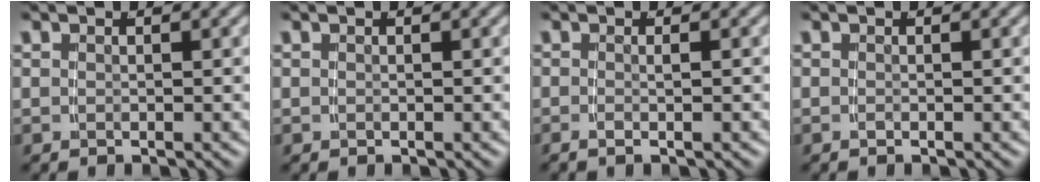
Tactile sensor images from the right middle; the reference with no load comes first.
{"total": 0.0}
{"total": 1.2, "force": [-0.9, -0.1, 0.7], "torque": [-0.019, -0.005, -0.011]}
{"total": 0.5, "force": [-0.3, -0.4, 0.0], "torque": [-0.001, -0.002, -0.004]}